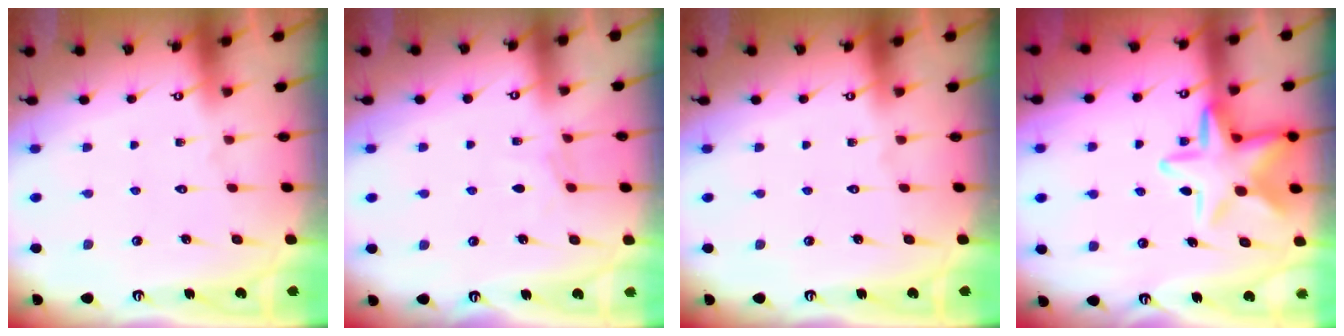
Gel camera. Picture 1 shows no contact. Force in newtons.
{"total": 4.0, "press": 3.9, "slide": 0.5}
{"total": 0.0}
{"total": 14.2, "press": 14.1, "slide": 1.6}